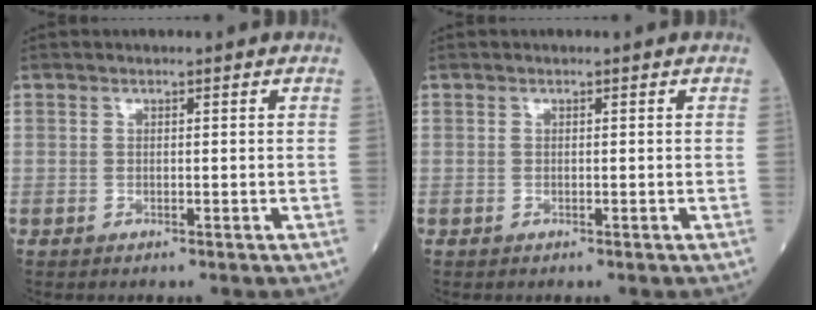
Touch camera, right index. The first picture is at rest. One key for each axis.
{"total": 0.0}